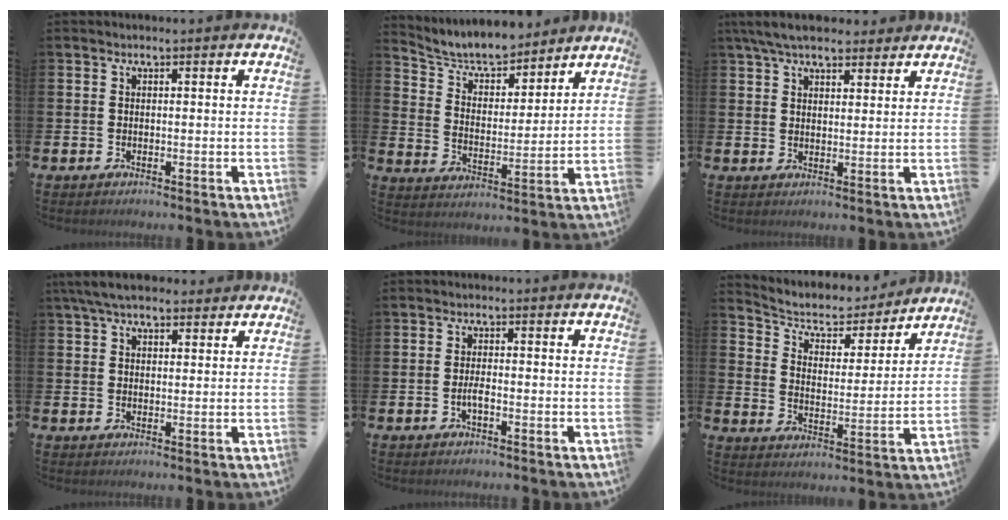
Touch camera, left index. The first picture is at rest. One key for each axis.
{"total": 7.0, "fx": 6.6, "fy": 1.7, "fz": 1.7, "tx": -0.060, "ty": -0.049, "tz": 0.112}
{"total": 6.0, "fx": 5.5, "fy": 1.7, "fz": 1.9, "tx": -0.048, "ty": -0.013, "tz": 0.101}
{"total": 5.4, "fx": 4.7, "fy": 1.8, "fz": 1.9, "tx": -0.046, "ty": -0.009, "tz": 0.088}
{"total": 1.4, "fx": -0.6, "fy": 0.4, "fz": 1.2, "tx": -0.027, "ty": 0.003, "tz": -0.011}
{"total": 5.6, "fx": 4.9, "fy": 2.3, "fz": 1.3, "tx": -0.049, "ty": -0.041, "tz": 0.077}